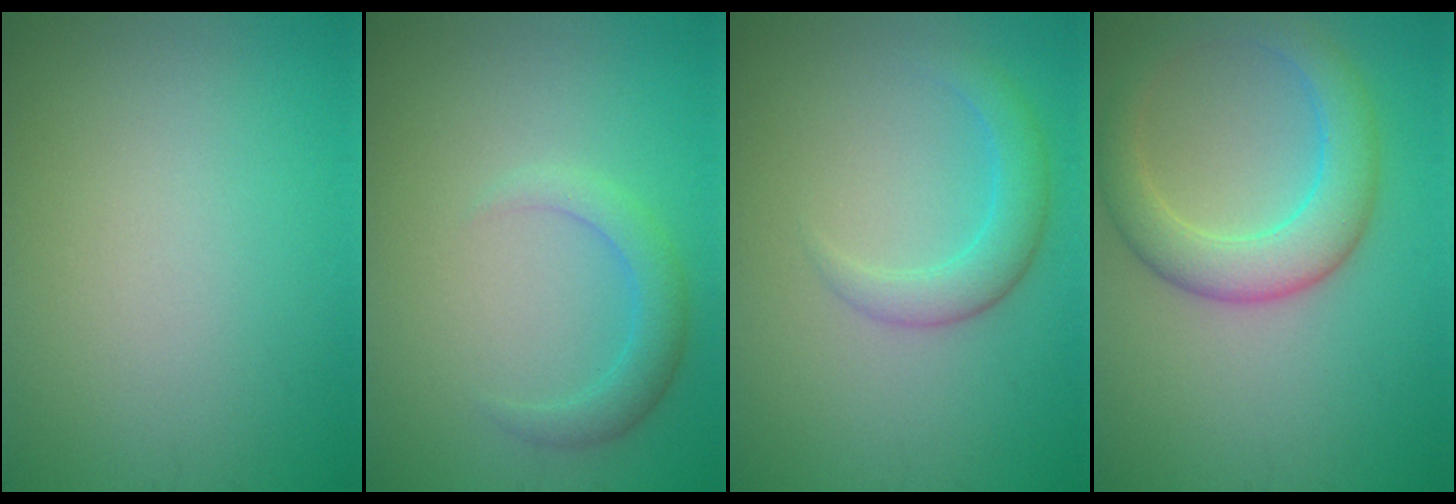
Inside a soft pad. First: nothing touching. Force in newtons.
{"total": 2.5, "press": 2.5, "slide": 0.1}
{"total": 2.8, "press": 2.8, "slide": 0.1}
{"total": 5.1, "press": 5.1, "slide": 0.1}